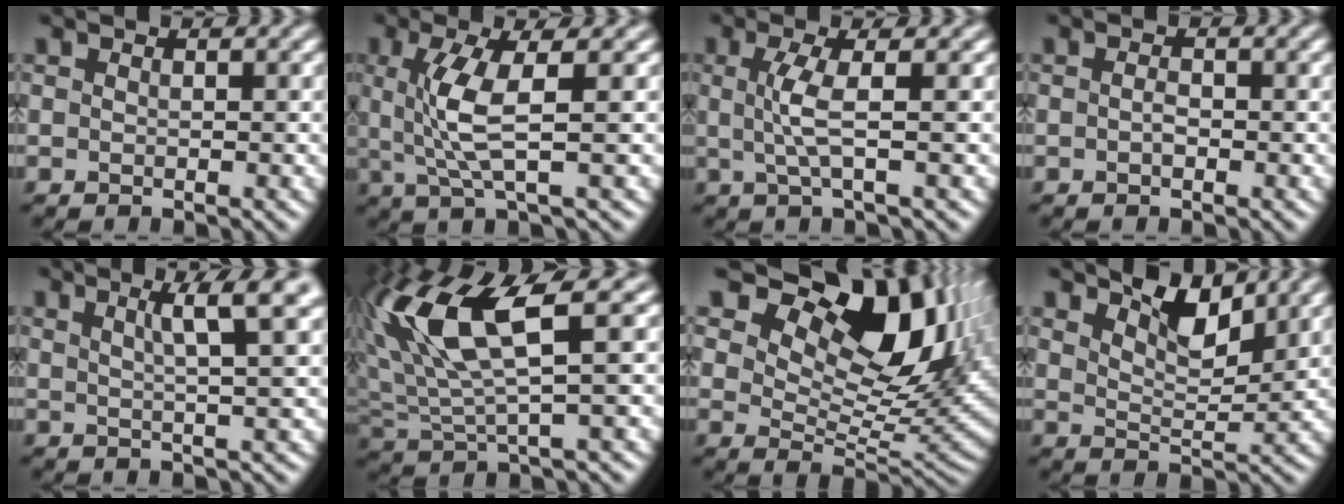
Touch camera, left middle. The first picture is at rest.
{"total": 4.4, "force": [0.8, 0.9, 4.2], "torque": [-0.098, 0.003, 0.020]}
{"total": 2.8, "force": [0.4, 0.5, 2.7], "torque": [-0.060, 0.006, 0.007]}
{"total": 0.6, "force": [-0.1, 0.3, 0.5], "torque": [-0.011, 0.005, -0.003]}
{"total": 4.4, "force": [2.4, 0.5, 3.6], "torque": [-0.041, 0.015, 0.036]}
{"total": 9.1, "force": [4.1, 2.6, 7.7], "torque": [-0.168, 0.015, 0.079]}
{"total": 12.6, "force": [7.5, 6.2, 8.1], "torque": [-0.119, 0.011, 0.124]}
{"total": 4.3, "force": [3.6, 1.0, 2.1], "torque": [-0.040, 0.004, 0.061]}